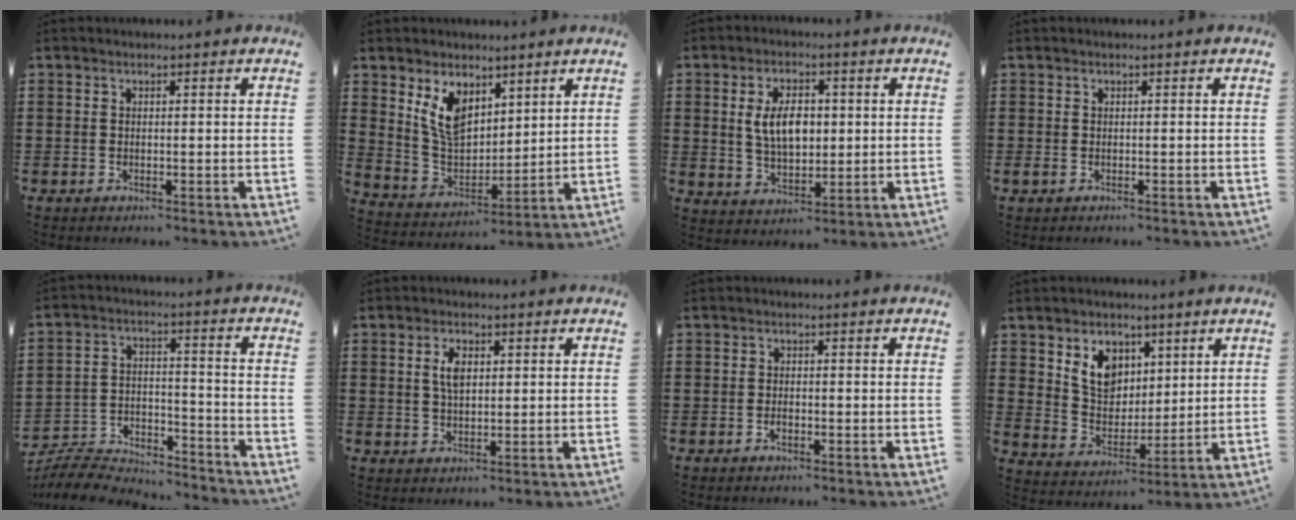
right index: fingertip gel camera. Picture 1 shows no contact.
{"total": 7.6, "force": [4.6, 4.5, 4.1], "torque": [-0.108, -0.008, 0.085]}
{"total": 6.7, "force": [0.8, 3.8, 5.4], "torque": [-0.105, 0.004, 0.006]}
{"total": 0.0}
{"total": 7.0, "force": [-6.8, 1.4, 1.1], "torque": [-0.033, 0.008, -0.138]}
{"total": 3.7, "force": [1.0, 1.8, 3.0], "torque": [-0.065, 0.010, 0.016]}
{"total": 1.1, "force": [-0.5, 0.5, 0.8], "torque": [-0.016, -0.004, -0.009]}
{"total": 7.0, "force": [3.7, 5.4, 2.4], "torque": [-0.067, 0.007, 0.068]}